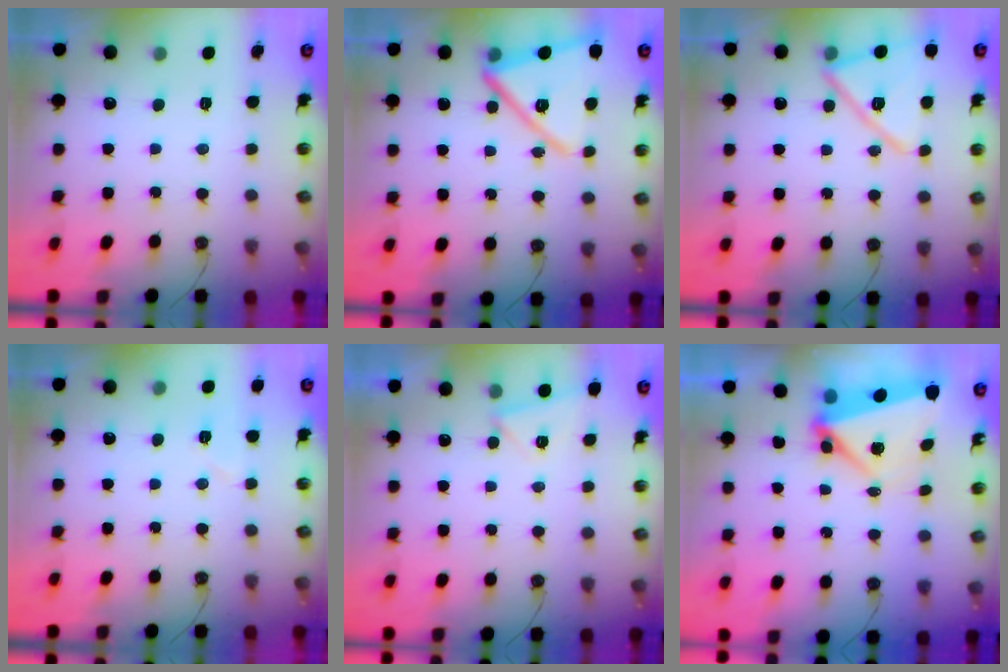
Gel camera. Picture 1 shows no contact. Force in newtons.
{"total": 17.4, "press": 17.4, "slide": 1.3}
{"total": 15.2, "press": 15.2, "slide": 0.8}
{"total": 5.2, "press": 4.7, "slide": 2.3}
{"total": 4.3, "press": 3.8, "slide": 2.1}
{"total": 6.2, "press": 5.9, "slide": 2.0}